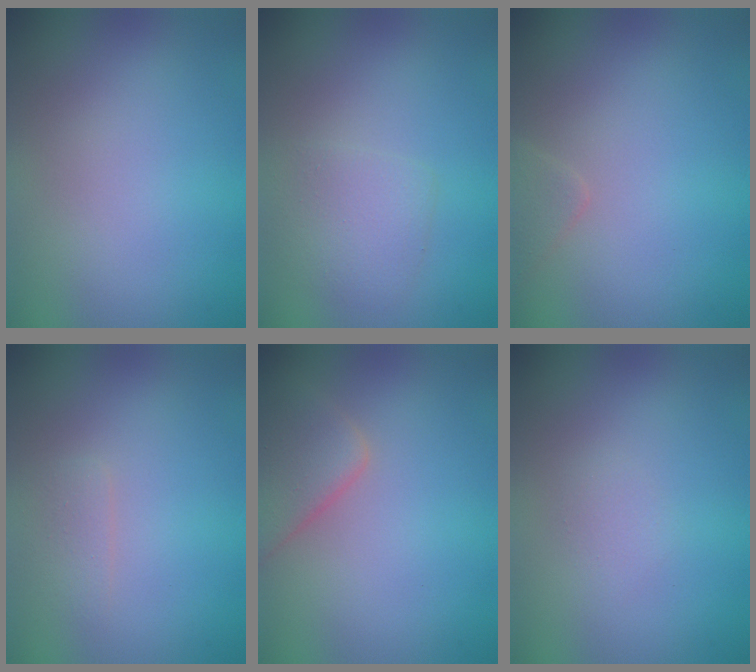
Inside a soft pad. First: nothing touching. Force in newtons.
{"total": 2.3, "press": 2.3, "slide": 0.0}
{"total": 1.2, "press": 1.2, "slide": 0.1}
{"total": 1.0, "press": 1.0, "slide": 0.0}
{"total": 4.1, "press": 4.1, "slide": 0.1}
{"total": 0.7, "press": 0.7, "slide": 0.0}